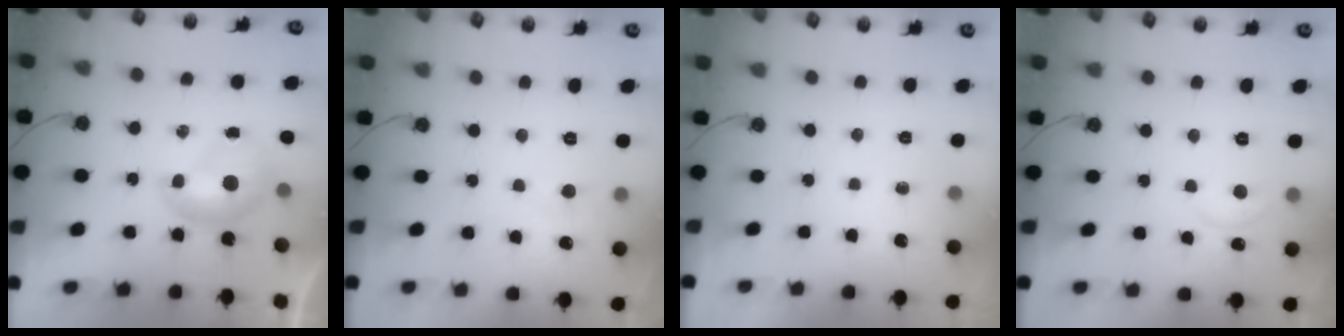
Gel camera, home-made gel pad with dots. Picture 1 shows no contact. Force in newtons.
{"total": 1.0, "press": 0.9, "slide": 0.5}
{"total": 0.0}
{"total": 2.5, "press": 2.5, "slide": 0.2}